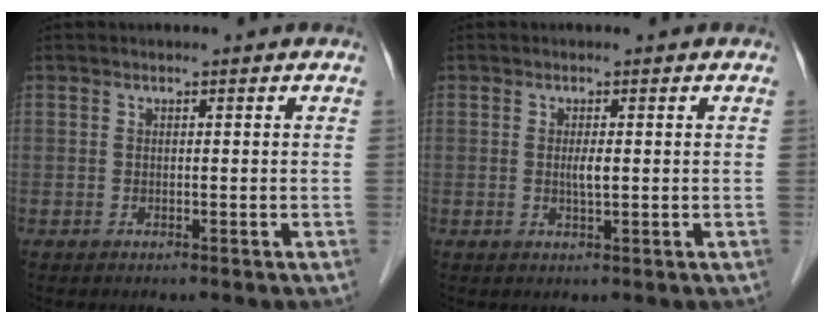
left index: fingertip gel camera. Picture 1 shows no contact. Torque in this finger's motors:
{"motor_torque": [0.50, 0.40, 0.15, 0.03]}